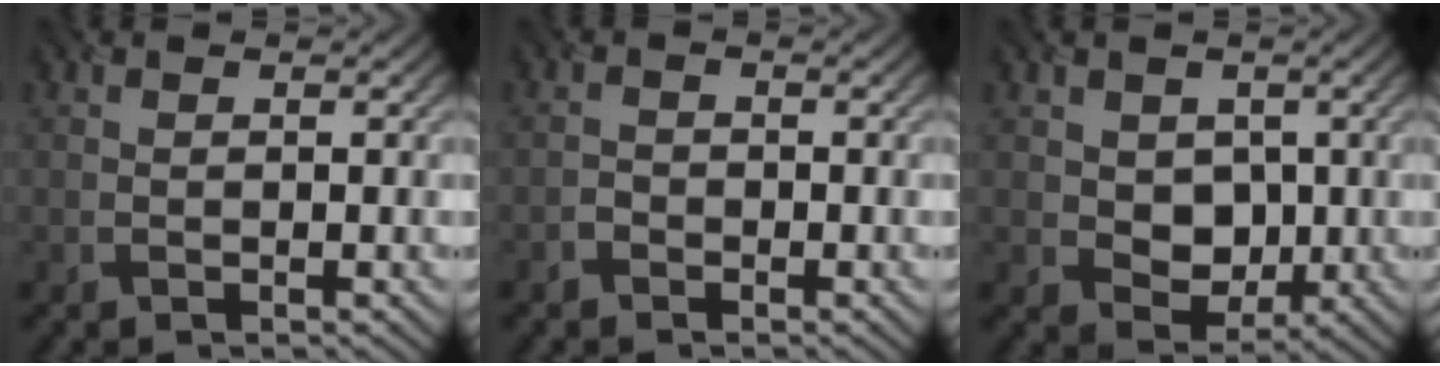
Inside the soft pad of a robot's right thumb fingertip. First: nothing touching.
{"total": 1.1, "force": [-0.9, 0.6, 0.2], "torque": [-0.002, 0.002, -0.021]}
{"total": 4.9, "force": [0.5, 4.1, 2.7], "torque": [-0.059, -0.009, 0.007]}